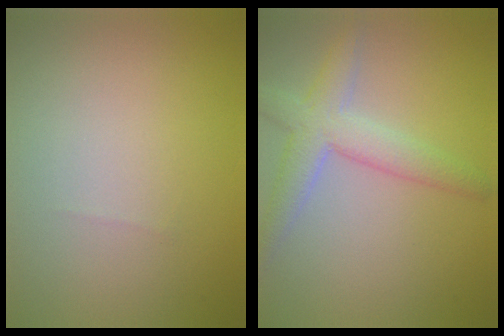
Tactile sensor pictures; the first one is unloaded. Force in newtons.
{"total": 4.3, "press": 4.3, "slide": 0.3}